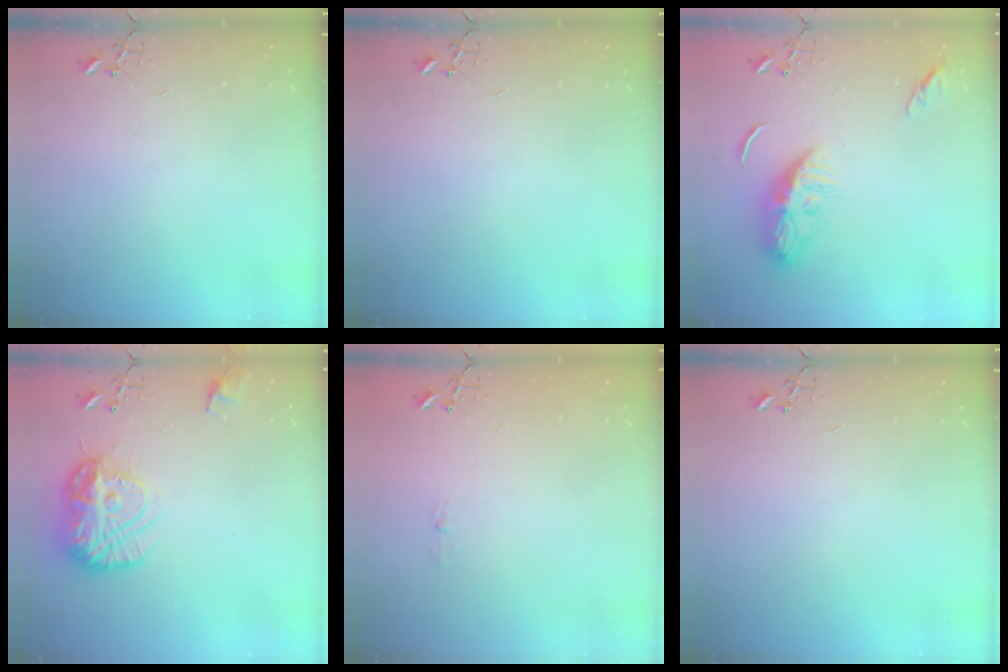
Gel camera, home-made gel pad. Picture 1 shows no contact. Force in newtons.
{"total": 0.0}
{"total": 10.4, "press": 10.4, "slide": 1.2}
{"total": 17.8, "press": 17.8, "slide": 1.7}
{"total": 2.9, "press": 2.9, "slide": 0.5}
{"total": 0.0}